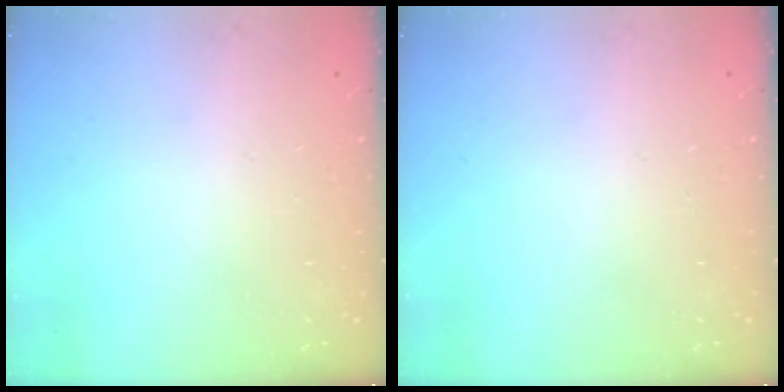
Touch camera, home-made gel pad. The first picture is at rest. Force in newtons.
{"total": 0.0}